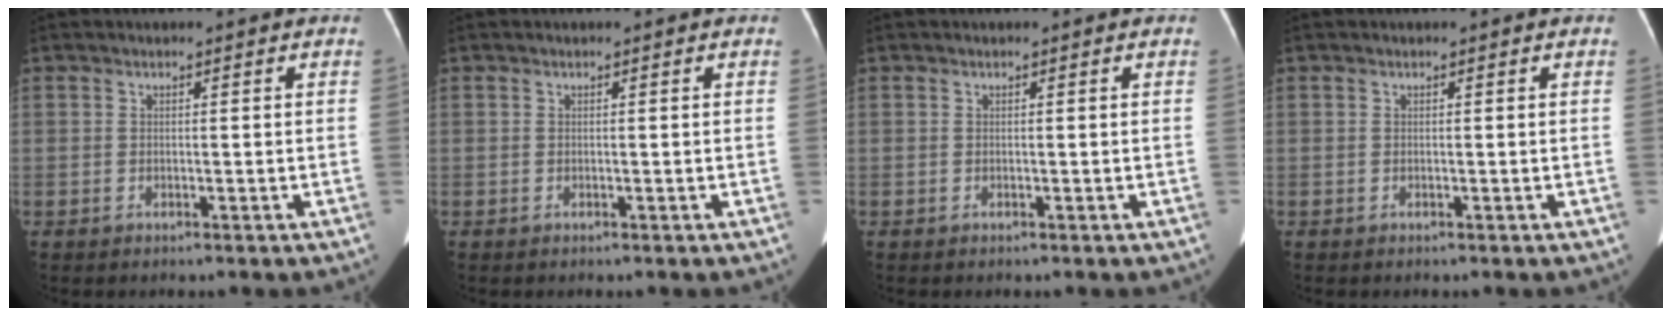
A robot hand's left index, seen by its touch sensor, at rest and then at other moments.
{"total": 0.0}
{"total": 0.0}
{"total": 0.0}